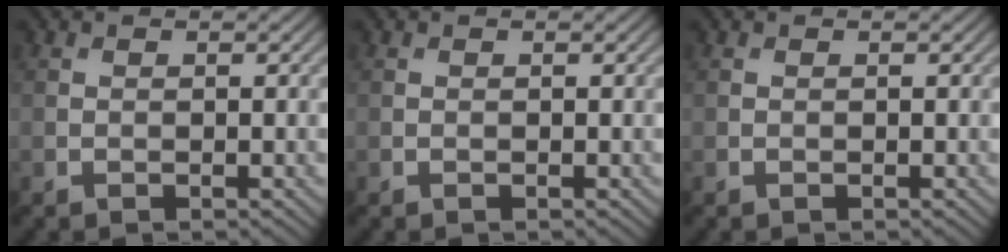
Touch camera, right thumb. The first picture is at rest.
{"total": 0.0}
{"total": 0.0}